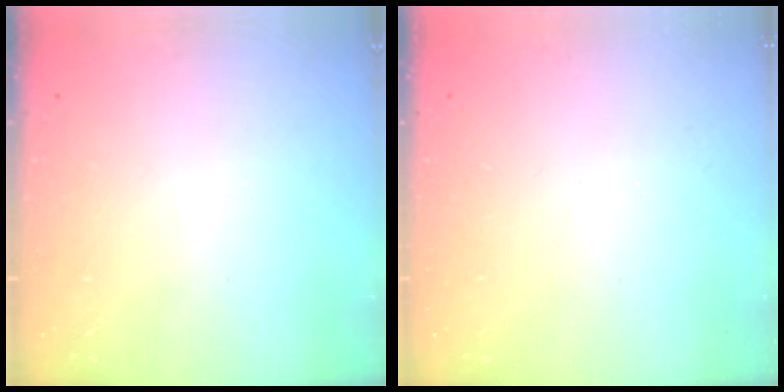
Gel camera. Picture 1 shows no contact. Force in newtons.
{"total": 0.0}